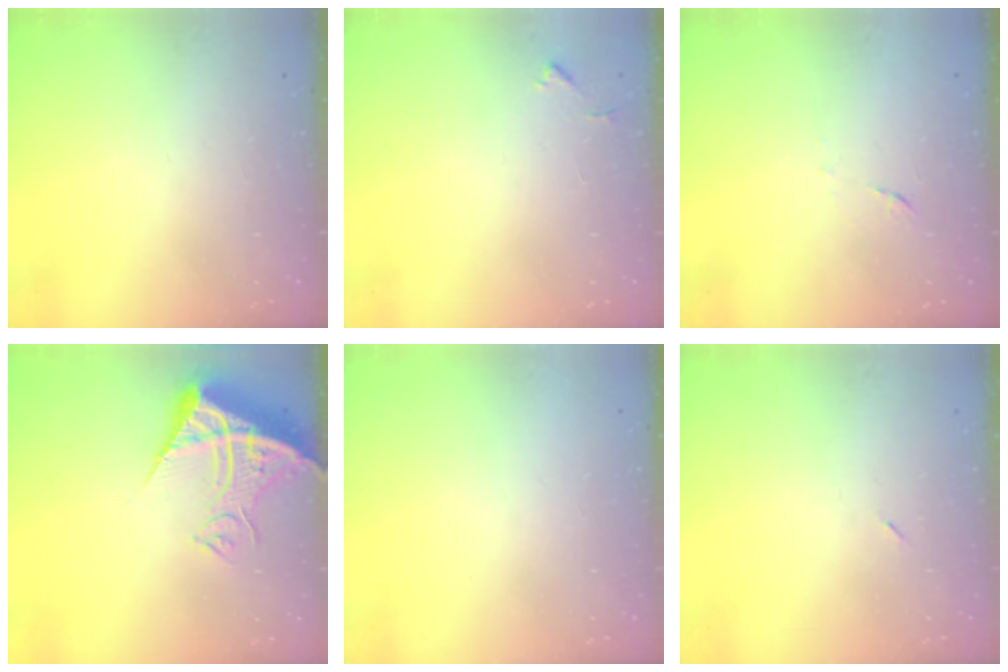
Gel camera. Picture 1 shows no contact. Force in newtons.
{"total": 3.5, "press": 3.5, "slide": 0.5}
{"total": 5.5, "press": 5.4, "slide": 0.4}
{"total": 13.0, "press": 12.9, "slide": 1.8}
{"total": 1.5, "press": 1.5, "slide": 0.1}
{"total": 2.6, "press": 2.3, "slide": 1.2}